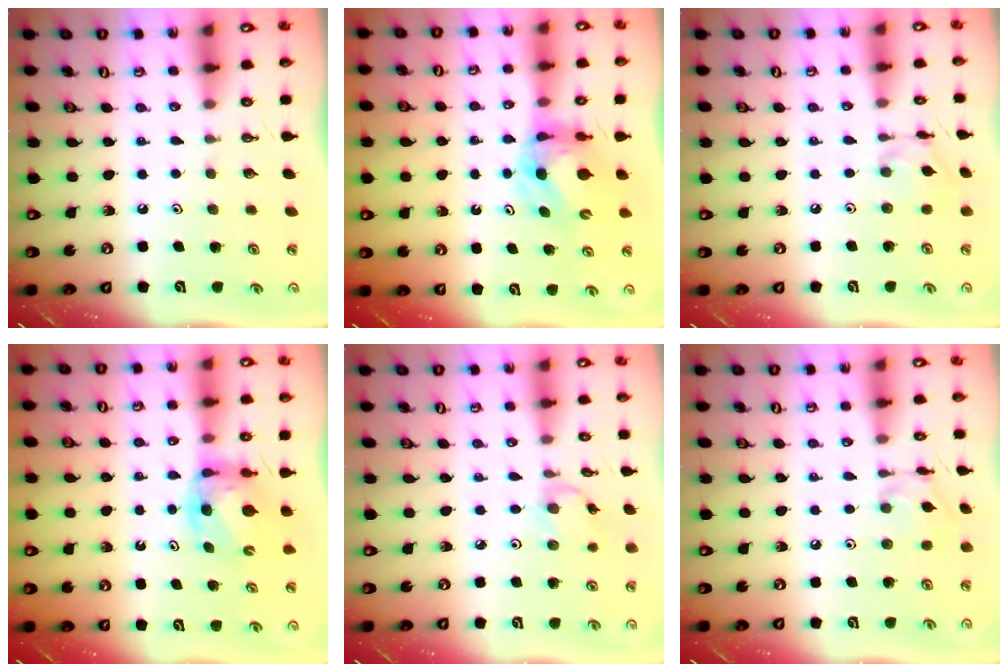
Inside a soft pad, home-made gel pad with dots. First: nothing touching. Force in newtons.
{"total": 8.1, "press": 8.0, "slide": 0.9}
{"total": 7.7, "press": 7.7, "slide": 0.4}
{"total": 6.8, "press": 6.8, "slide": 0.4}
{"total": 2.6, "press": 2.6, "slide": 0.3}
{"total": 7.7, "press": 7.7, "slide": 0.4}